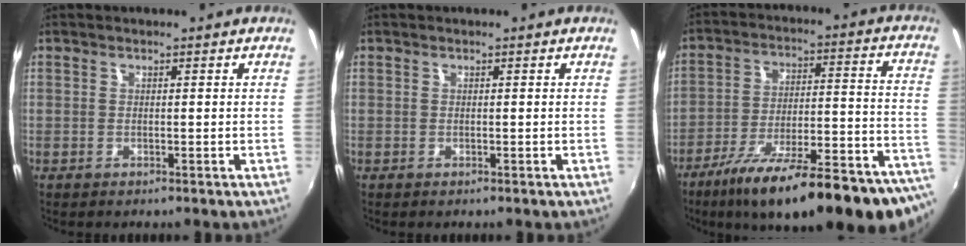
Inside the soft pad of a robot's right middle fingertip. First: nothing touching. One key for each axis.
{"total": 0.0}
{"total": 29.4, "fx": -22.5, "fy": 5.8, "fz": 18.0, "tx": -0.255, "ty": -0.049, "tz": -0.316}